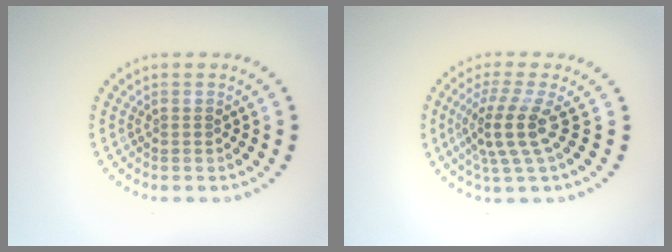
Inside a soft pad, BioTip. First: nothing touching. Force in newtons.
{"total": 3.7, "press": 2.6, "slide": 2.5}